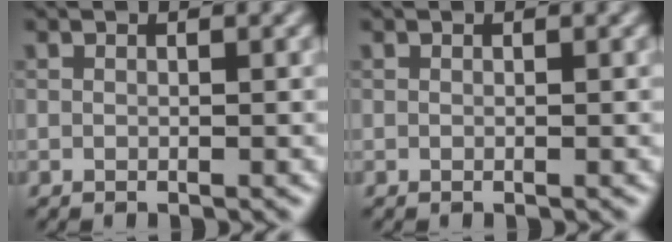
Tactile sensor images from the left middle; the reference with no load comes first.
{"total": 0.0}